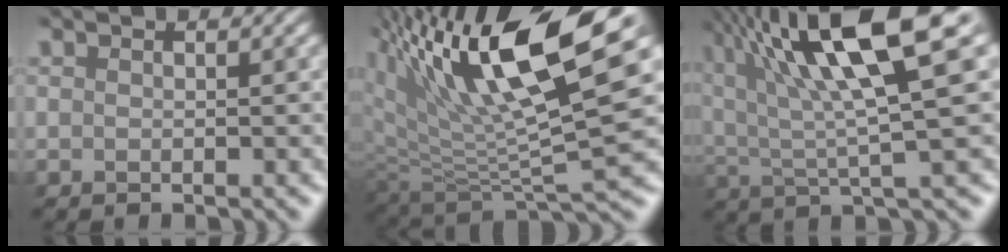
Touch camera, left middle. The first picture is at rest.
{"total": 12.6, "force": [6.4, 3.7, 10.2], "torque": [-0.179, -0.002, 0.125]}
{"total": 13.8, "force": [6.6, 3.3, 11.6], "torque": [-0.201, 0.017, 0.117]}